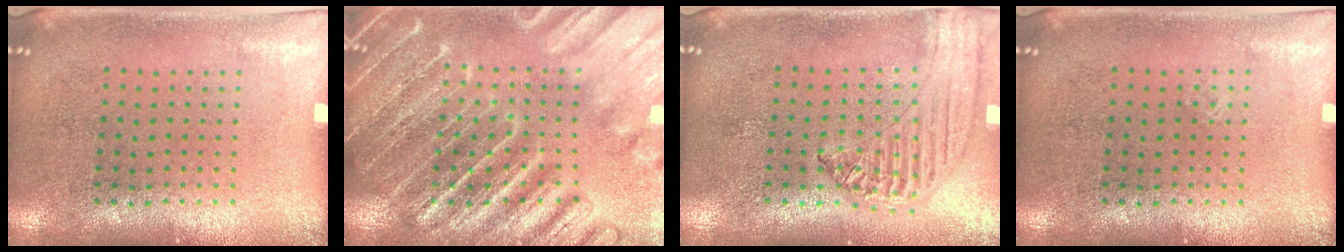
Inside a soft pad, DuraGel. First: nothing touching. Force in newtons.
{"total": 6.2, "press": 6.1, "slide": 0.8}
{"total": 1.2, "press": 1.2, "slide": 0.1}
{"total": 0.0}